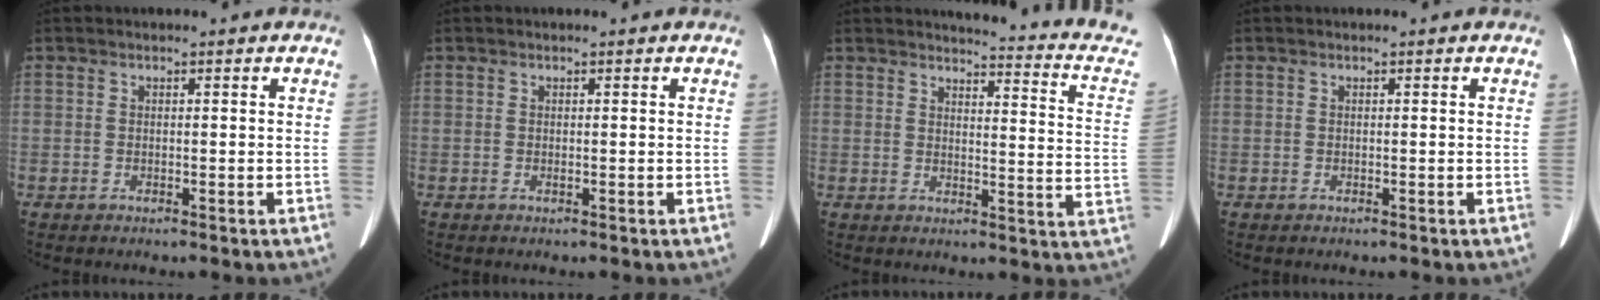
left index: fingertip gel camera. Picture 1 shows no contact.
{"total": 0.0}
{"total": 14.9, "force": [14.0, 1.2, 5.1], "torque": [-0.046, -0.078, 0.125]}
{"total": 0.0}